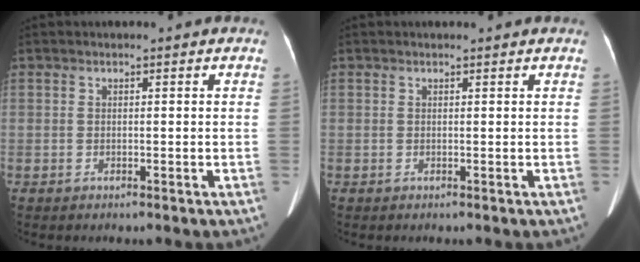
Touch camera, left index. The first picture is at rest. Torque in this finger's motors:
{"motor_torque": [0.01, -0.13, -0.02, -0.01]}